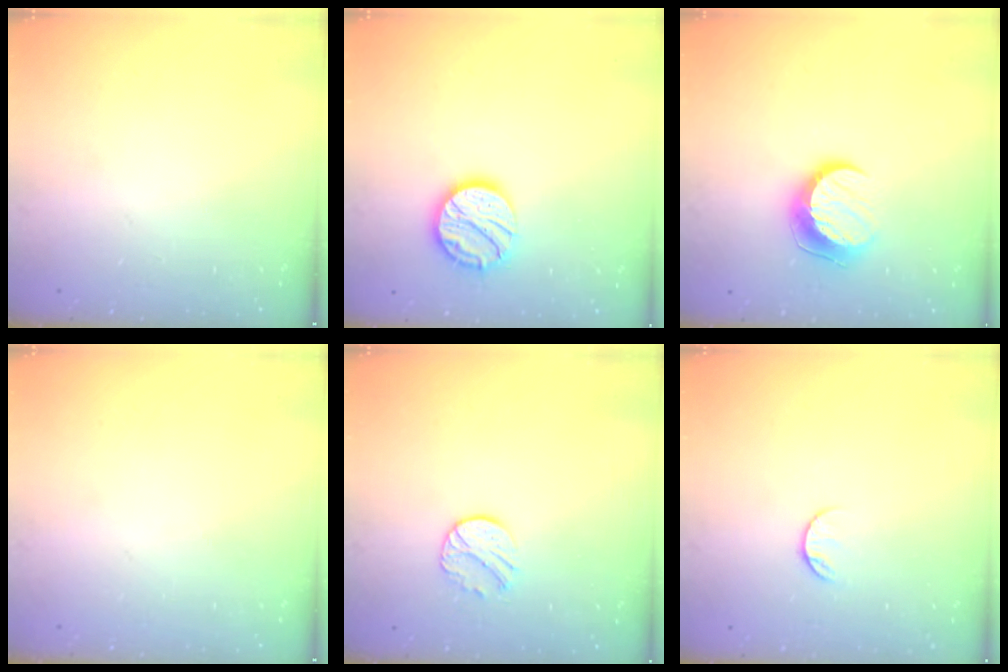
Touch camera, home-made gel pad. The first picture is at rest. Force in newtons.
{"total": 12.6, "press": 12.6, "slide": 0.7}
{"total": 9.9, "press": 9.9, "slide": 0.1}
{"total": 0.0}
{"total": 7.0, "press": 7.0, "slide": 0.7}
{"total": 6.1, "press": 6.1, "slide": 0.7}